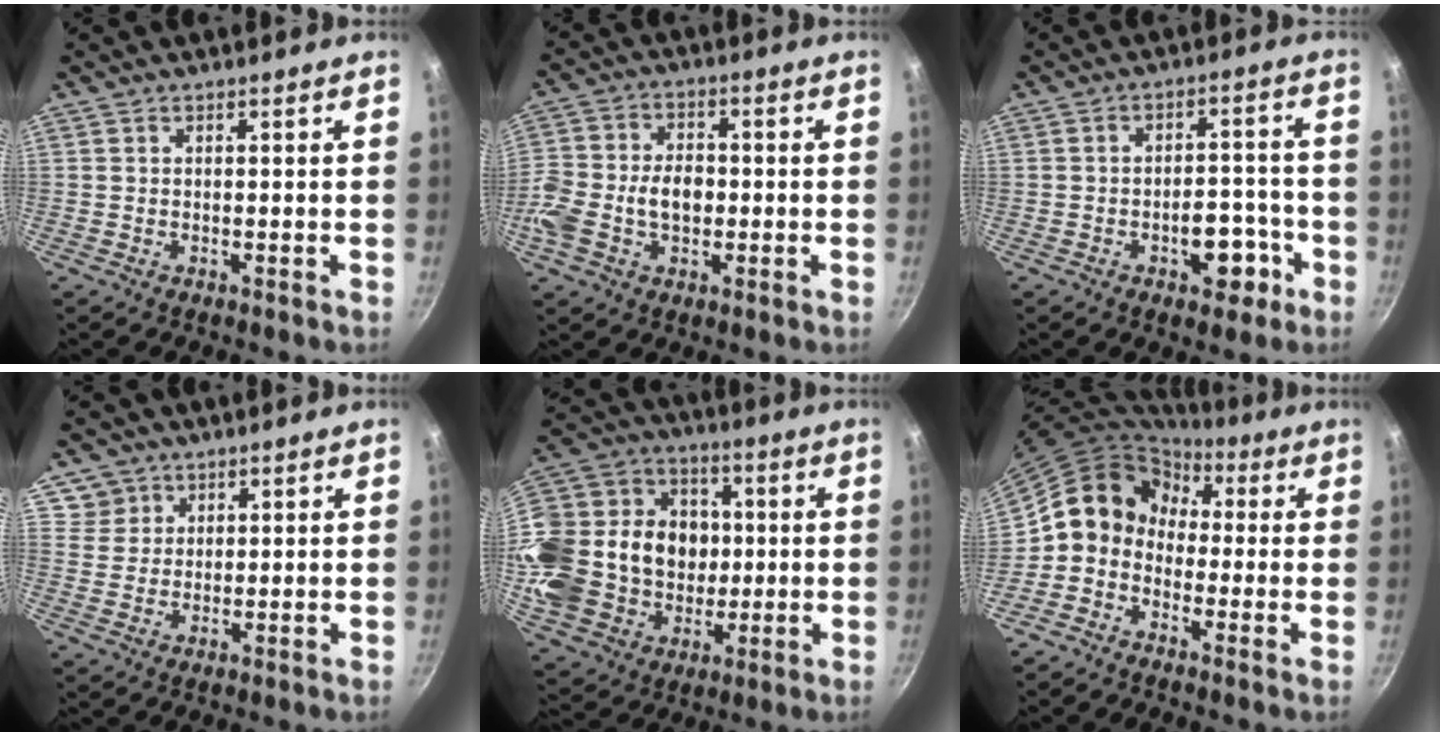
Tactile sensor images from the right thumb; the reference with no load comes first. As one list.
[{"total": 12.2, "force": [-2.1, 8.5, 8.5], "torque": [-0.157, 0.032, -0.048]}, {"total": 8.1, "force": [-3.6, 4.6, 5.6], "torque": [-0.043, 0.030, -0.042]}, {"total": 4.6, "force": [2.5, 3.8, 0.1], "torque": [0.029, 0.003, 0.047]}, {"total": 27.8, "force": [0.3, 23.1, 15.6], "torque": [-0.308, 0.041, 0.022]}, {"total": 10.1, "force": [-0.4, 8.8, 4.9], "torque": [-0.057, 0.042, -0.036]}]